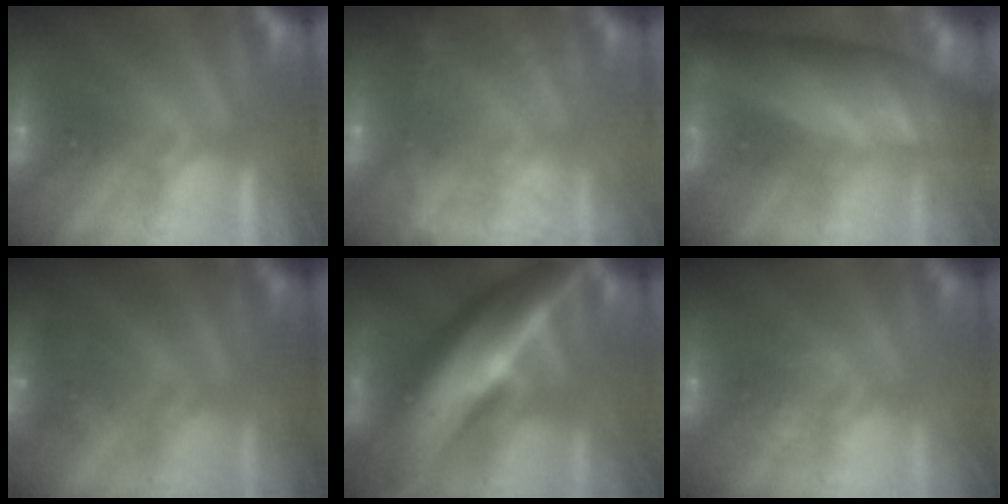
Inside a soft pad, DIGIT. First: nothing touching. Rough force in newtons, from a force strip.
{"total": 6.1}
{"total": 10.0}
{"total": 5.4}
{"total": 6.8}
{"total": 3.8}